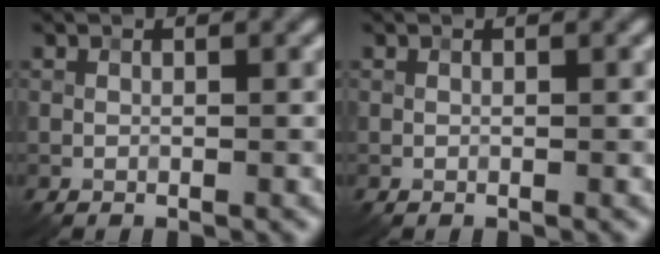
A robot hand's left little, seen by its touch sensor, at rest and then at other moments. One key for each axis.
{"total": 0.0}